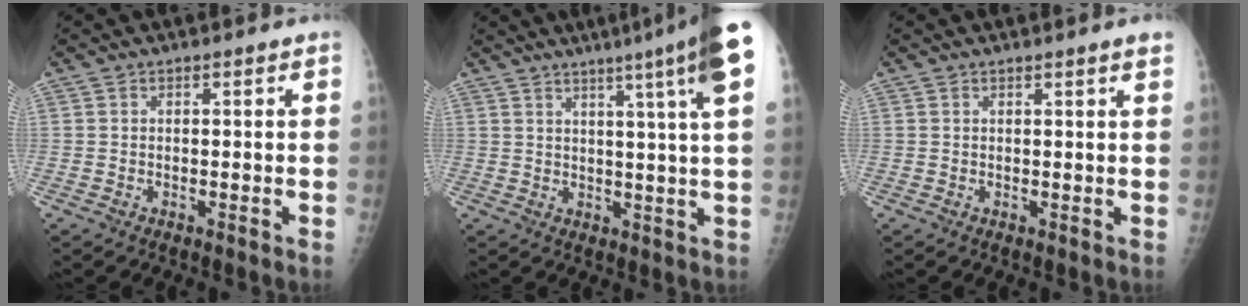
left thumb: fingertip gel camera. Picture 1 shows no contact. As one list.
[{"total": 13.9, "force": [7.6, -0.6, 11.6], "torque": [-0.158, -0.017, 0.085]}, {"total": 1.6, "force": [1.2, -0.3, 1.1], "torque": [-0.011, -0.002, 0.016]}]